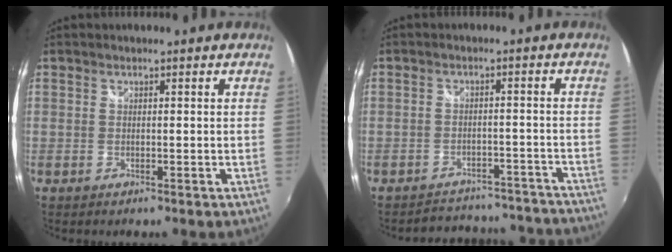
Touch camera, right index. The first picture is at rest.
{"total": 16.5, "force": [-15.3, 5.2, 3.5], "torque": [-0.073, 0.034, -0.176]}